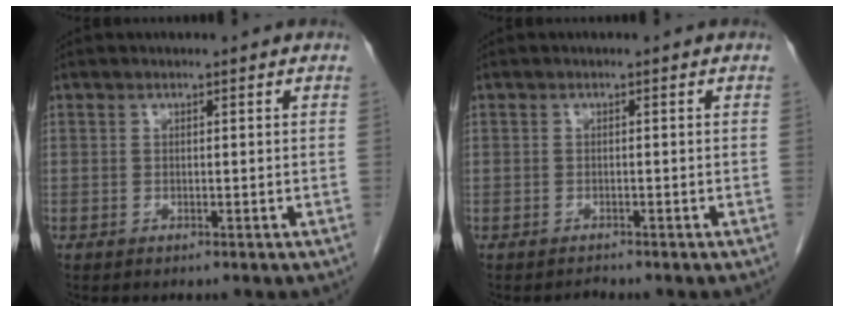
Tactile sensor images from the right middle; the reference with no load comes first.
{"total": 0.7, "force": [-0.5, -0.1, -0.4], "torque": [0.001, -0.006, -0.012]}